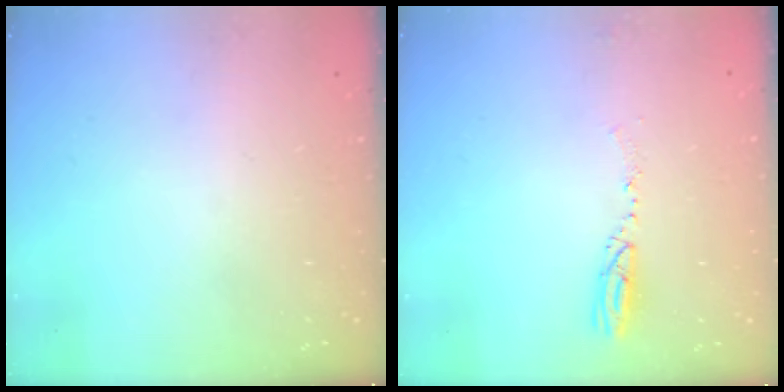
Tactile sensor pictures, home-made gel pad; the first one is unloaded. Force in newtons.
{"total": 3.7, "press": 3.6, "slide": 0.8}